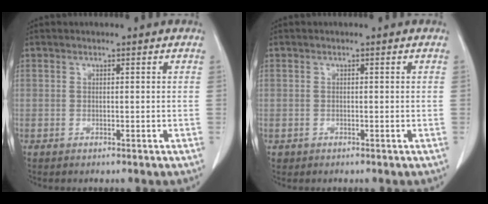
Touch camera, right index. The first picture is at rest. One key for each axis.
{"total": 0.6, "fx": -0.2, "fy": 0.6, "fz": 0.0, "tx": 0.001, "ty": 0.005, "tz": -0.005}